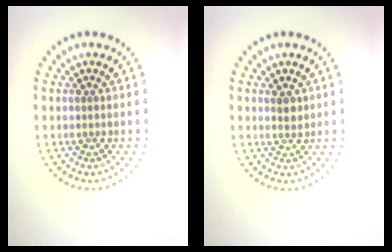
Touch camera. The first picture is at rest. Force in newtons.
{"total": 1.2, "press": 1.1, "slide": 0.6}